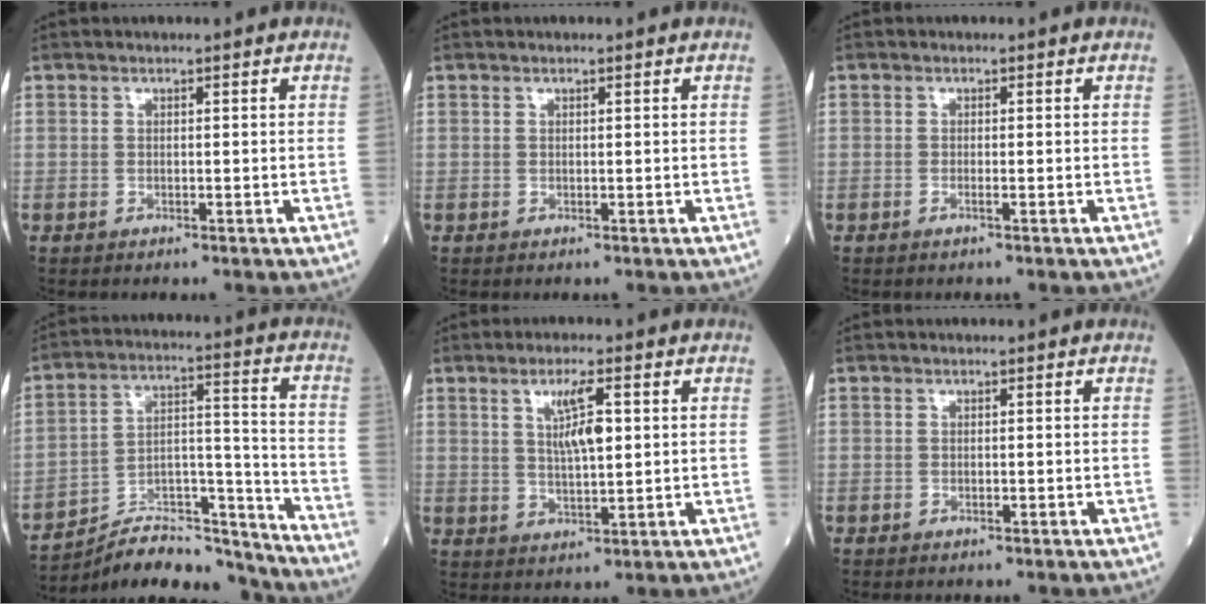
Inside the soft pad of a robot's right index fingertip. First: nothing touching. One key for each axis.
{"total": 0.0}
{"total": 0.7, "fx": -0.4, "fy": -0.1, "fz": 0.6, "tx": -0.013, "ty": -0.001, "tz": -0.007}
{"total": 16.1, "fx": -15.6, "fy": 2.3, "fz": 3.2, "tx": -0.046, "ty": 0.047, "tz": -0.257}
{"total": 5.9, "fx": 1.9, "fy": 1.1, "fz": 5.5, "tx": -0.103, "ty": 0.000, "tz": 0.037}
{"total": 0.0}